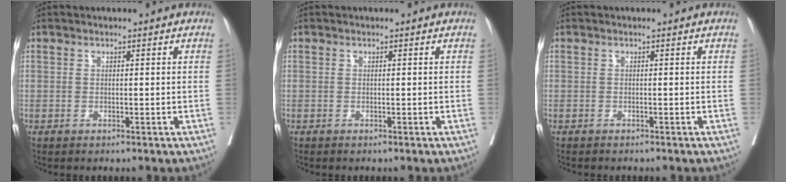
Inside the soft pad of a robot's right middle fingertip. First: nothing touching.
{"total": 0.0}
{"total": 1.9, "force": [-1.7, 0.4, 0.7], "torque": [-0.013, -0.002, -0.020]}